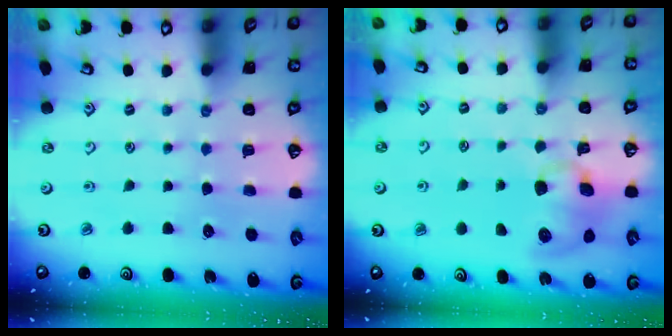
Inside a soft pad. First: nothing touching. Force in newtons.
{"total": 9.9, "press": 9.8, "slide": 1.1}